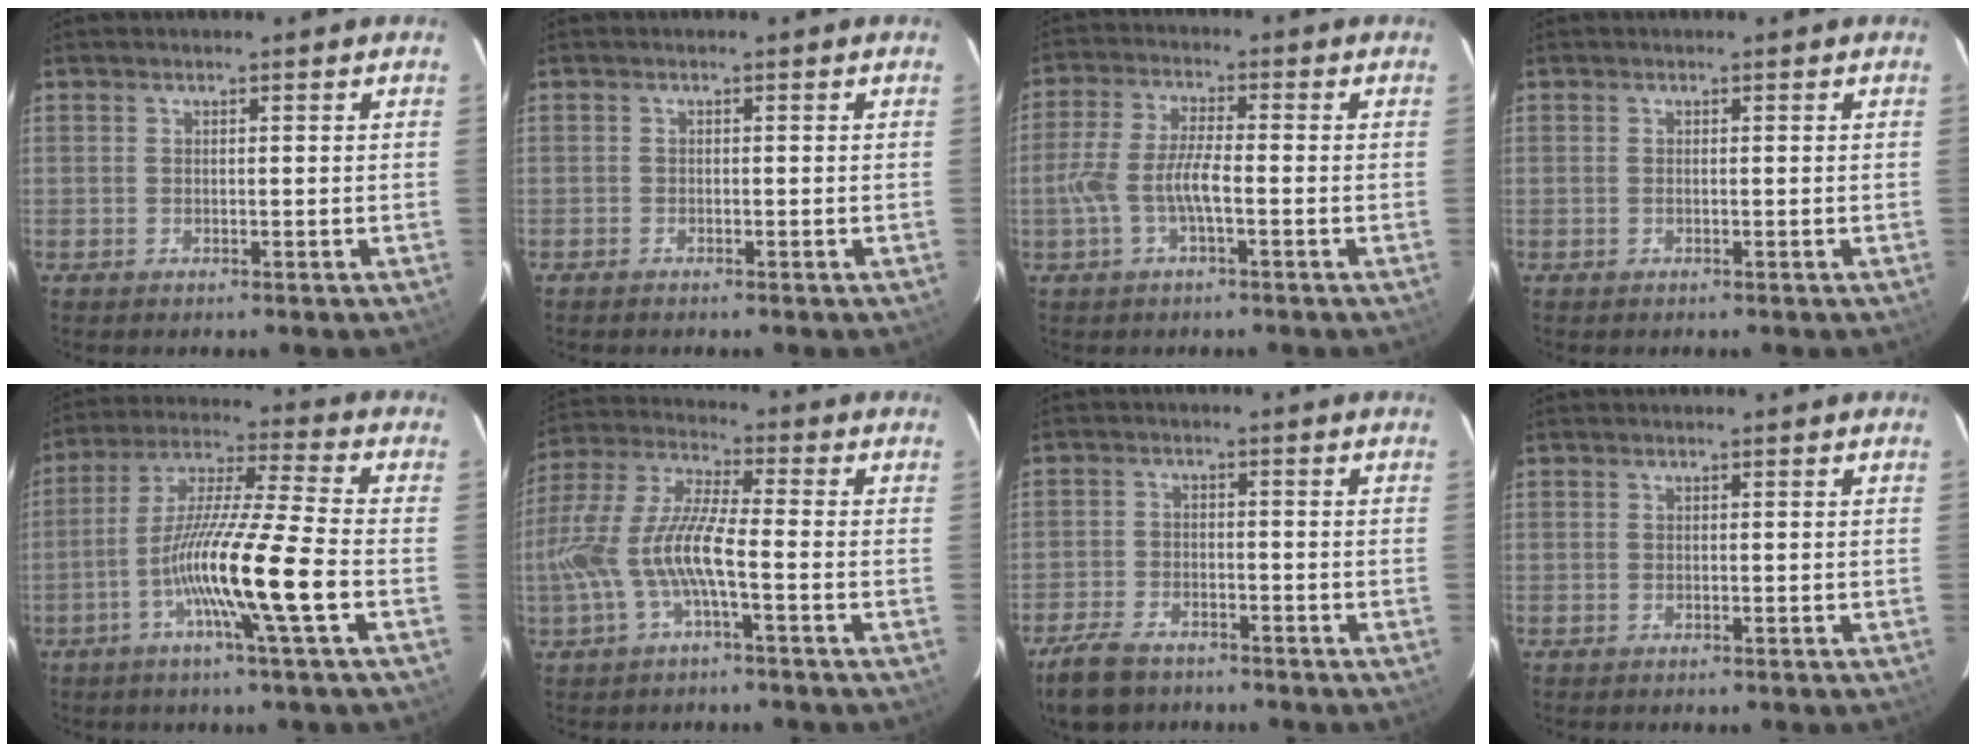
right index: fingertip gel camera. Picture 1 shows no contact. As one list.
[{"total": 0.7, "force": [-0.6, 0.3, -0.2], "torque": [-0.002, 0.000, -0.011]}, {"total": 7.0, "force": [-2.1, 1.5, 6.5], "torque": [-0.139, 0.006, -0.037]}, {"total": 0.0}, {"total": 14.8, "force": [-5.3, -1.0, 13.7], "torque": [-0.262, -0.002, -0.107]}, {"total": 12.5, "force": [-3.7, 2.3, 11.7], "torque": [-0.248, 0.000, -0.069]}, {"total": 8.7, "force": [-6.7, 4.3, 3.5], "torque": [-0.104, -0.006, -0.119]}, {"total": 0.0}]